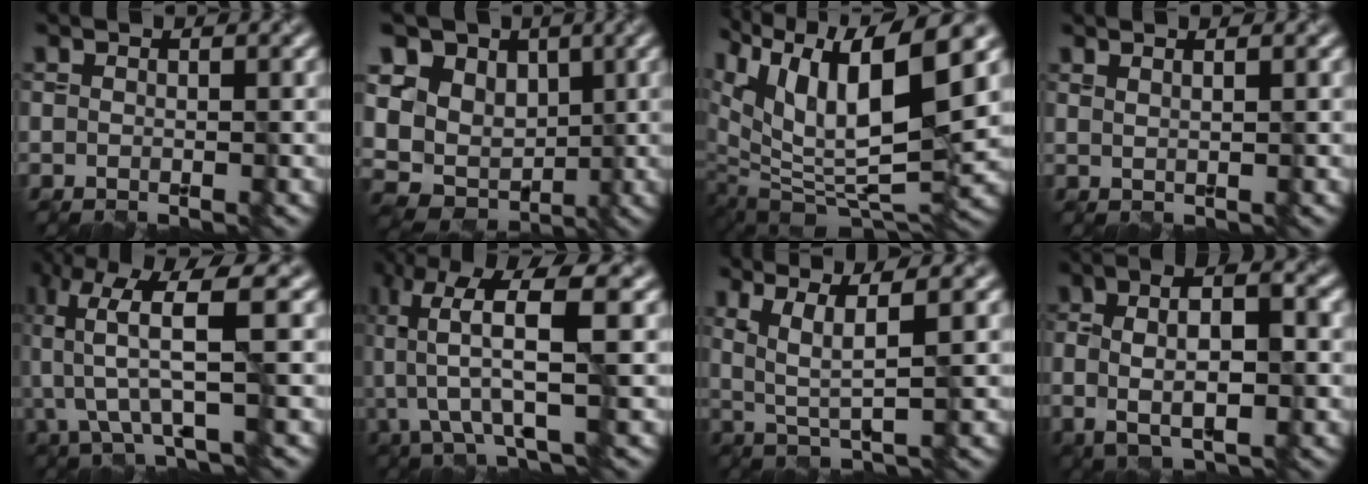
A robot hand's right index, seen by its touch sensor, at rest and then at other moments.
{"total": 11.6, "force": [3.0, 9.7, 5.6], "torque": [-0.115, 0.023, 0.030]}
{"total": 12.4, "force": [5.5, 5.1, 9.8], "torque": [-0.184, 0.000, 0.113]}
{"total": 2.3, "force": [1.4, 1.0, 1.4], "torque": [-0.008, 0.017, -0.002]}
{"total": 6.4, "force": [0.2, 1.2, 6.3], "torque": [-0.142, 0.007, 0.007]}
{"total": 7.1, "force": [0.2, 1.6, 6.9], "torque": [-0.151, 0.009, 0.006]}
{"total": 4.0, "force": [1.3, 0.5, 3.7], "torque": [-0.079, -0.002, 0.039]}
{"total": 6.2, "force": [-0.2, 2.3, 5.7], "torque": [-0.091, 0.008, -0.004]}